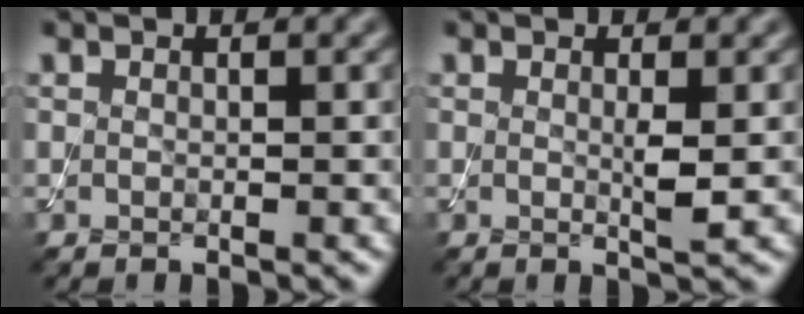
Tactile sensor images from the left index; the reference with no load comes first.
{"total": 1.5, "force": [0.1, 0.1, 1.5], "torque": [-0.027, -0.004, 0.000]}